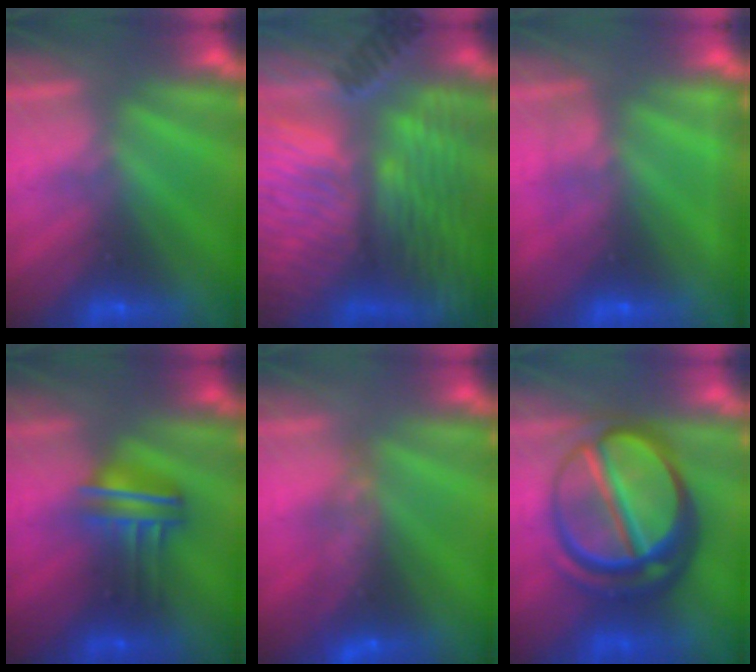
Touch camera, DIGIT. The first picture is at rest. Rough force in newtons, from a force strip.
{"total": 8.7}
{"total": 2.1}
{"total": 3.8}
{"total": 8.6}
{"total": 7.7}